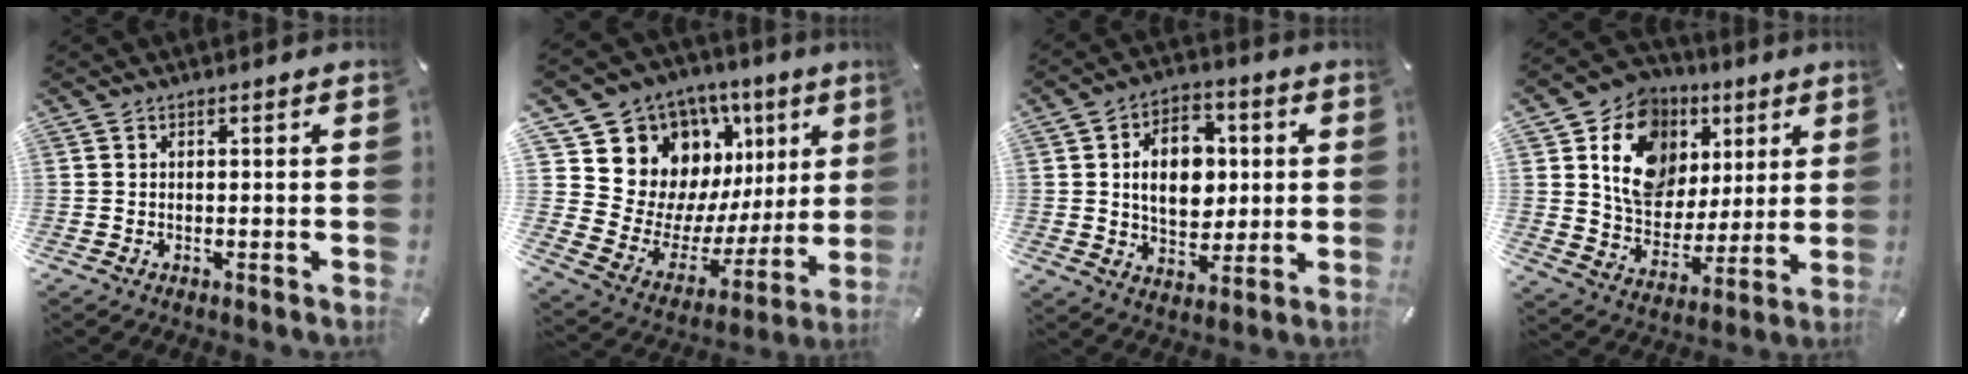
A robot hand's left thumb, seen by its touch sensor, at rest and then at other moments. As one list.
[{"total": 15.3, "force": [8.4, 12.0, 4.6], "torque": [-0.067, -0.095, 0.172]}, {"total": 12.3, "force": [1.3, 9.2, 8.0], "torque": [-0.135, 0.011, 0.023]}, {"total": 15.4, "force": [5.5, 12.9, 6.5], "torque": [-0.111, -0.019, 0.108]}]